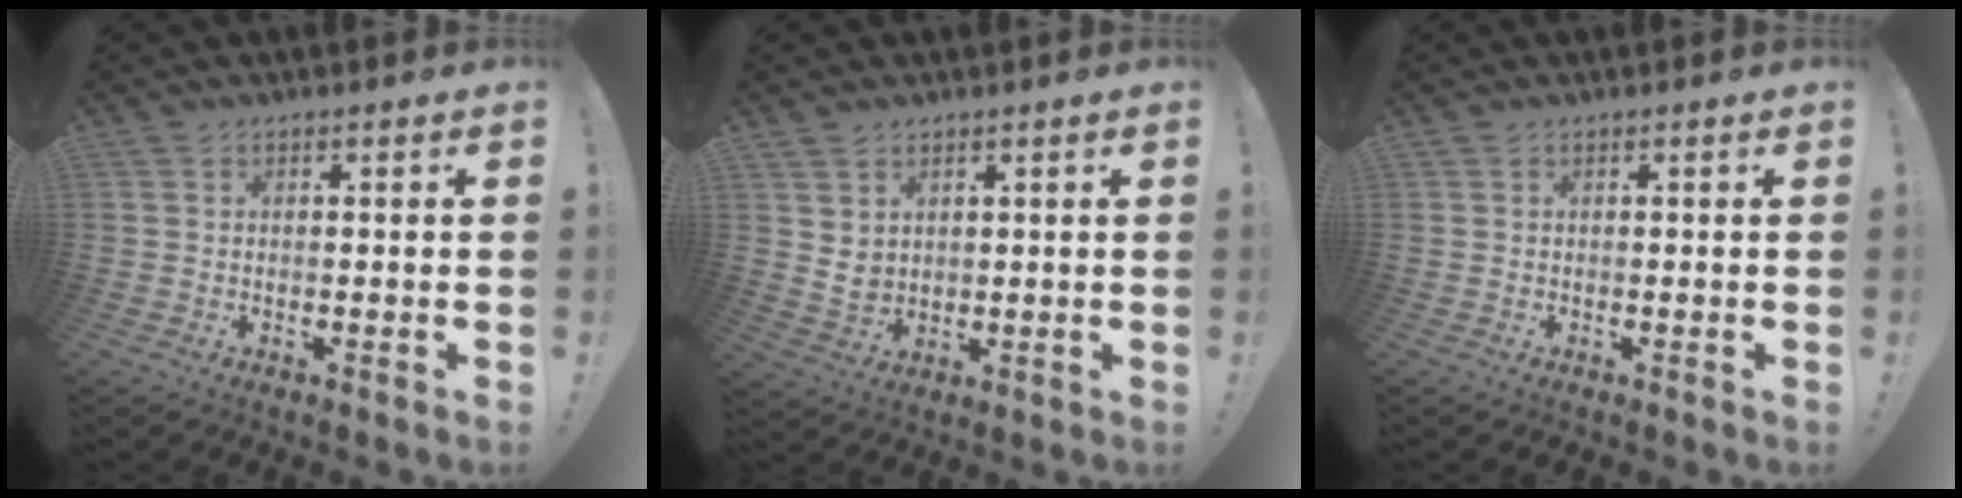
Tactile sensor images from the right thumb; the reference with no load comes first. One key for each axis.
{"total": 4.7, "fx": 2.8, "fy": 3.3, "fz": 1.6, "tx": -0.018, "ty": -0.019, "tz": 0.054}
{"total": 0.0}